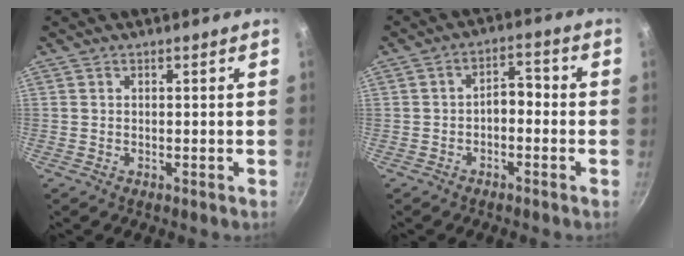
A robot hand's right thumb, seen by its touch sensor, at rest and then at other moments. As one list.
[{"total": 4.3, "force": [-1.3, 2.6, 3.1], "torque": [-0.029, 0.028, -0.025]}]